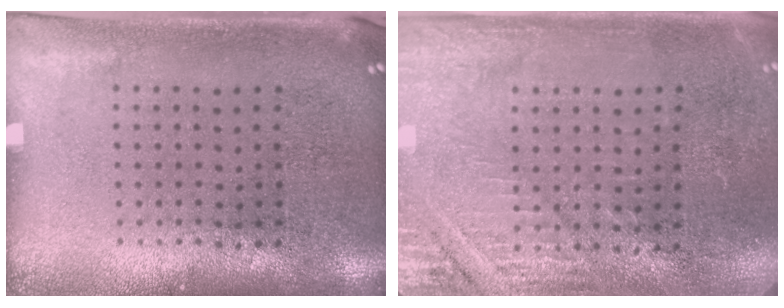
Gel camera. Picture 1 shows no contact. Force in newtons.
{"total": 2.9, "press": 2.8, "slide": 0.5}